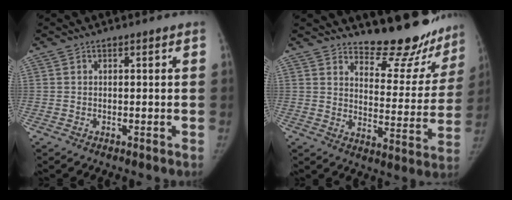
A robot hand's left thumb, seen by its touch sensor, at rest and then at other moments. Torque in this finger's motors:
{"motor_torque": [1.26, -0.37, 0.79, -1.34, 0.00]}